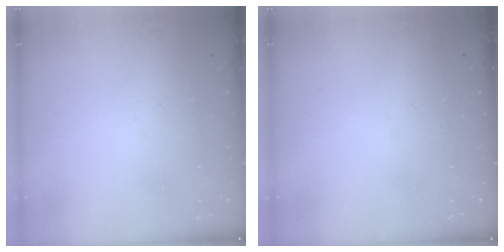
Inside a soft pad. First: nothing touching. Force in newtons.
{"total": 0.0}